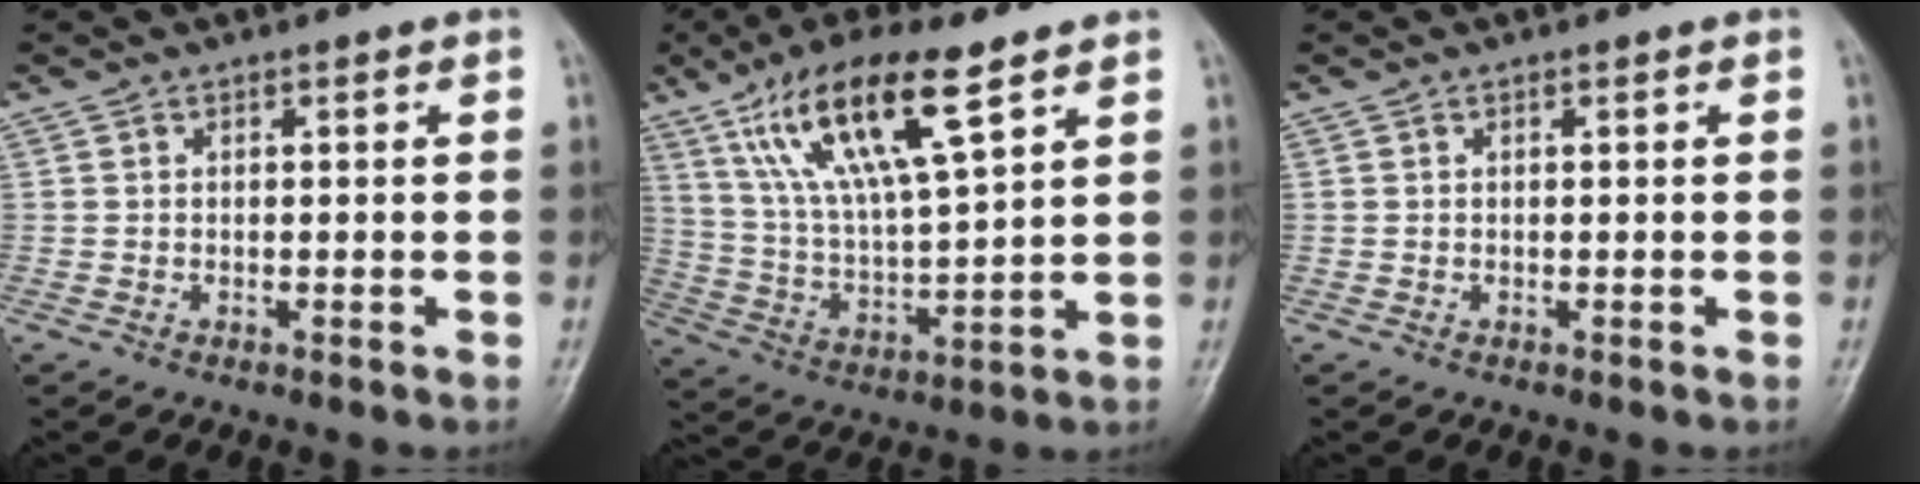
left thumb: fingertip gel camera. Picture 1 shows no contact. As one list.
[{"total": 16.8, "force": [9.2, 4.2, 13.4], "torque": [-0.248, -0.029, 0.181]}, {"total": 0.0}]